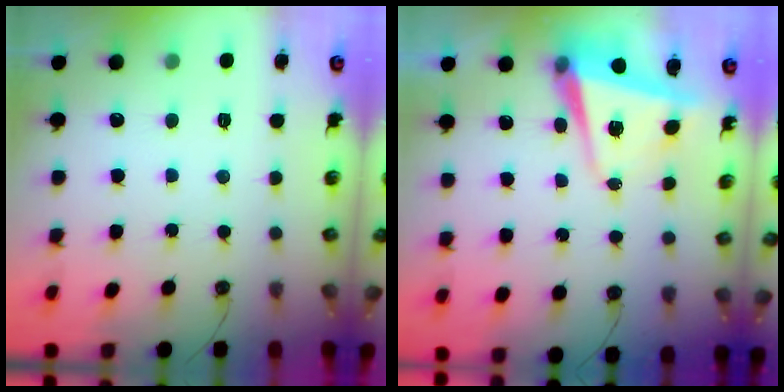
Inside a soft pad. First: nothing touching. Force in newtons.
{"total": 7.1, "press": 6.9, "slide": 1.5}